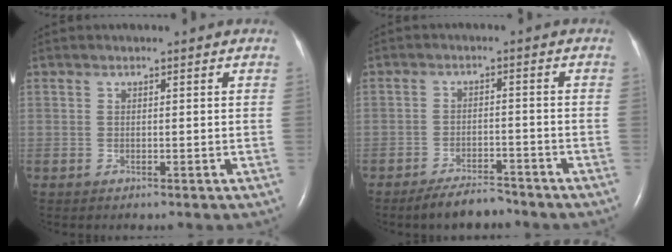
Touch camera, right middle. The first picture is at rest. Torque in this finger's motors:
{"motor_torque": [0.24, -0.24, 0.03, 0.01]}